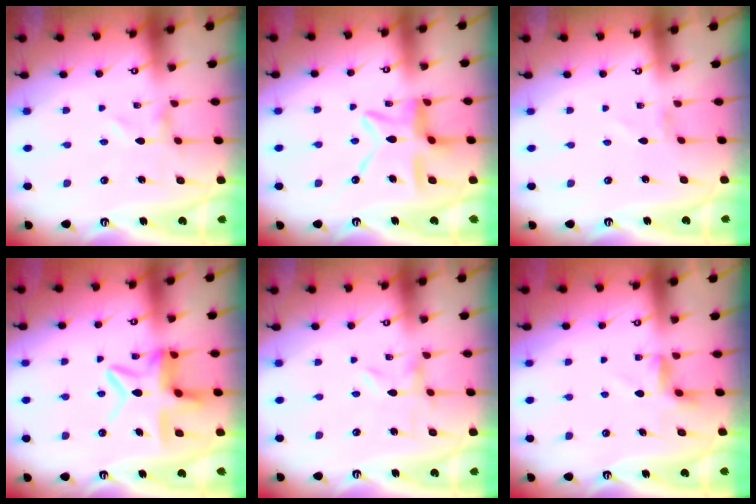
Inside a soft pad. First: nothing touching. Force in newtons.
{"total": 13.1, "press": 13.1, "slide": 1.1}
{"total": 1.0, "press": 1.0, "slide": 0.1}
{"total": 12.4, "press": 12.4, "slide": 1.1}
{"total": 0.0}
{"total": 3.5, "press": 3.5, "slide": 0.4}